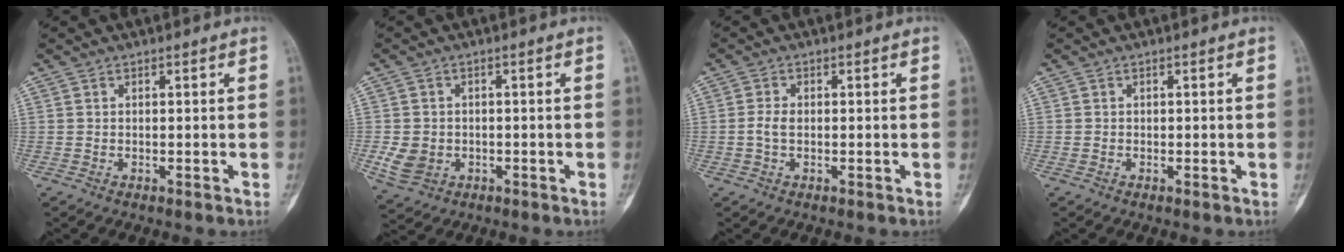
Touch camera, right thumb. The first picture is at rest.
{"total": 5.3, "force": [-1.0, 4.4, 2.7], "torque": [-0.039, 0.004, -0.009]}
{"total": 2.3, "force": [-0.3, 1.3, 1.8], "torque": [-0.042, 0.004, -0.008]}
{"total": 0.0}